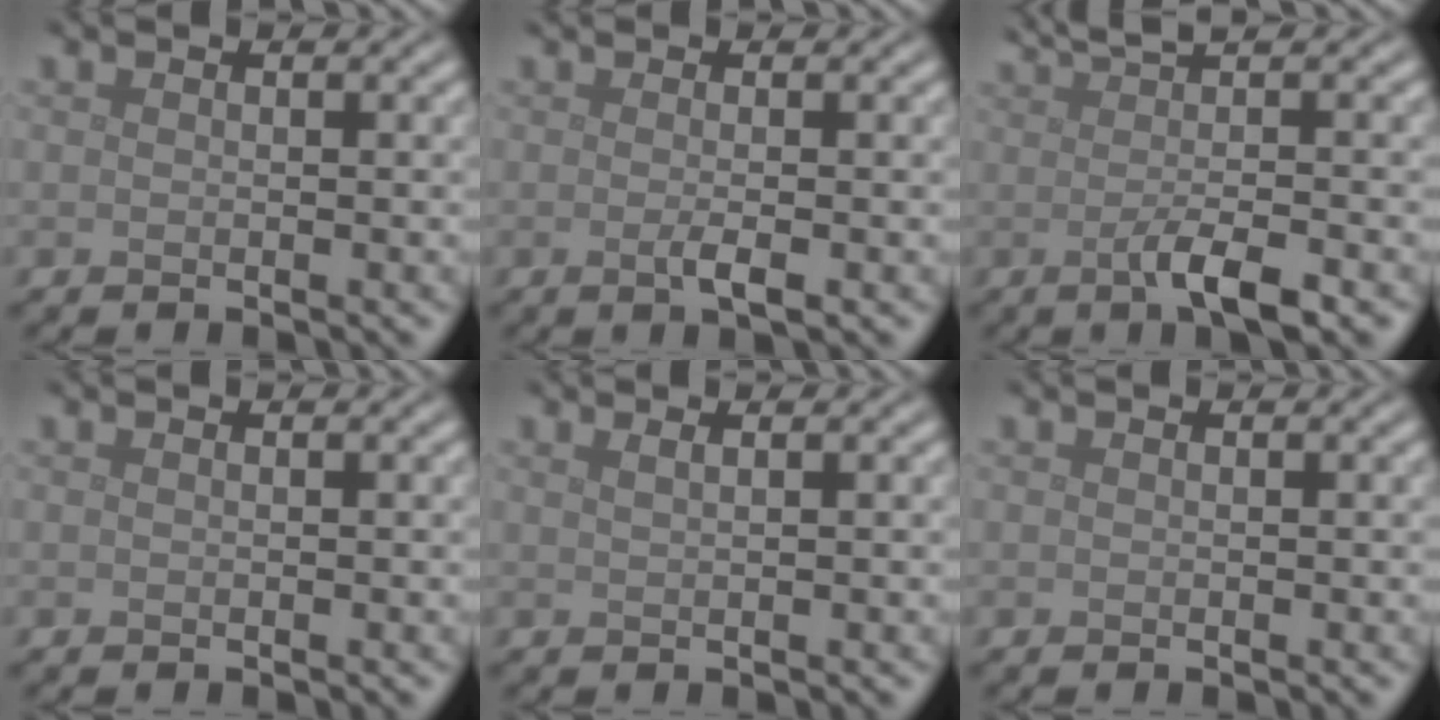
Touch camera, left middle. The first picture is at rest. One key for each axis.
{"total": 1.8, "fx": -0.2, "fy": 0.4, "fz": 1.7, "tx": -0.031, "ty": -0.004, "tz": -0.007}
{"total": 5.9, "fx": 0.2, "fy": 1.5, "fz": 5.7, "tx": -0.076, "ty": 0.007, "tz": 0.004}
{"total": 0.0}
{"total": 1.6, "fx": 1.0, "fy": 0.8, "fz": 1.1, "tx": -0.003, "ty": -0.002, "tz": 0.000}
{"total": 0.0}